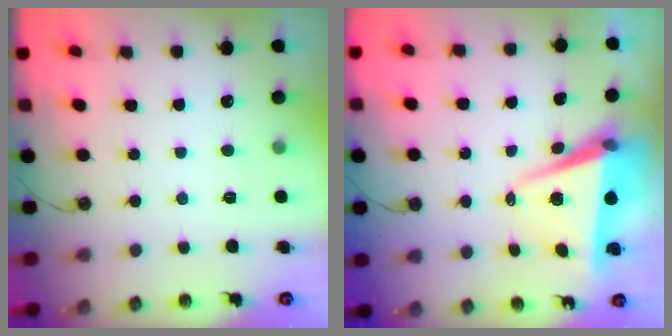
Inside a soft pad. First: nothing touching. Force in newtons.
{"total": 7.2, "press": 5.8, "slide": 4.4}